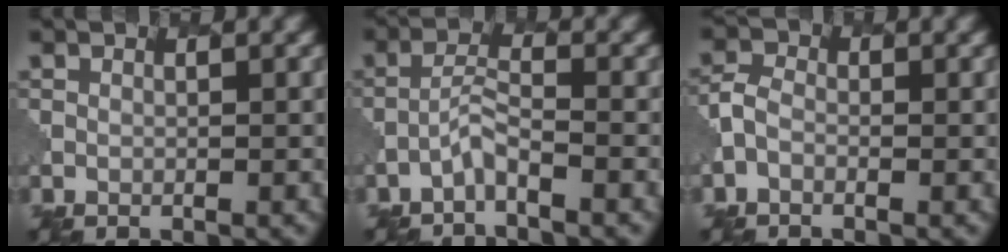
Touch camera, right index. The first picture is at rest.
{"total": 1.9, "force": [-1.5, 0.1, 1.1], "torque": [-0.024, 0.007, -0.037]}
{"total": 1.4, "force": [-0.8, 0.9, 0.7], "torque": [-0.020, 0.002, -0.026]}